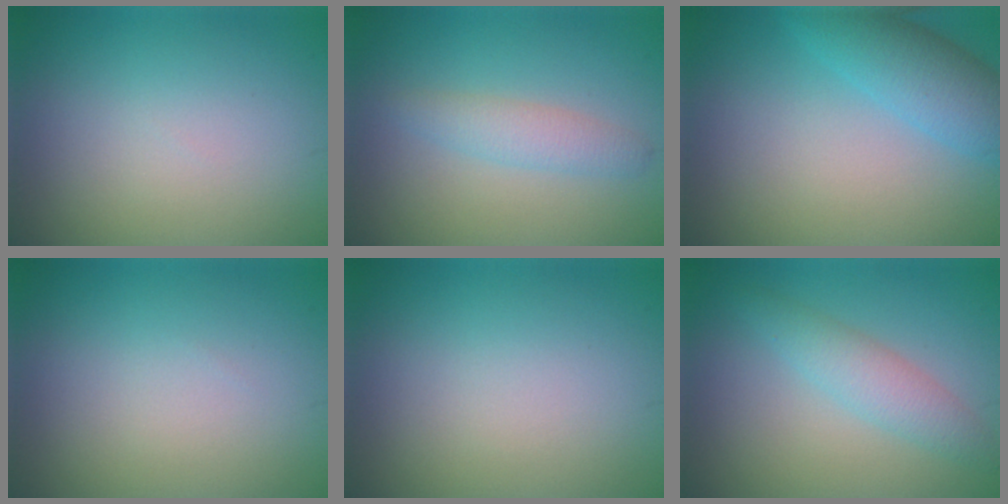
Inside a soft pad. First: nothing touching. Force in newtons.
{"total": 2.1, "press": 2.1, "slide": 0.2}
{"total": 3.6, "press": 3.6, "slide": 0.1}
{"total": 0.0}
{"total": 0.0}
{"total": 2.8, "press": 2.8, "slide": 0.0}